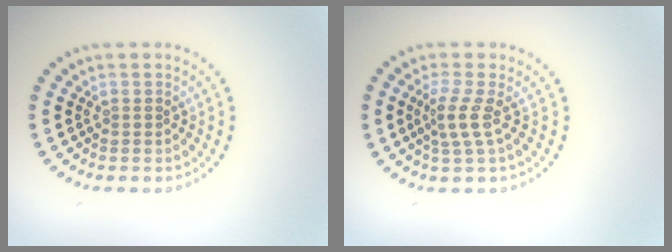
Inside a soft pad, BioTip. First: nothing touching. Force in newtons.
{"total": 2.2, "press": 1.4, "slide": 1.7}